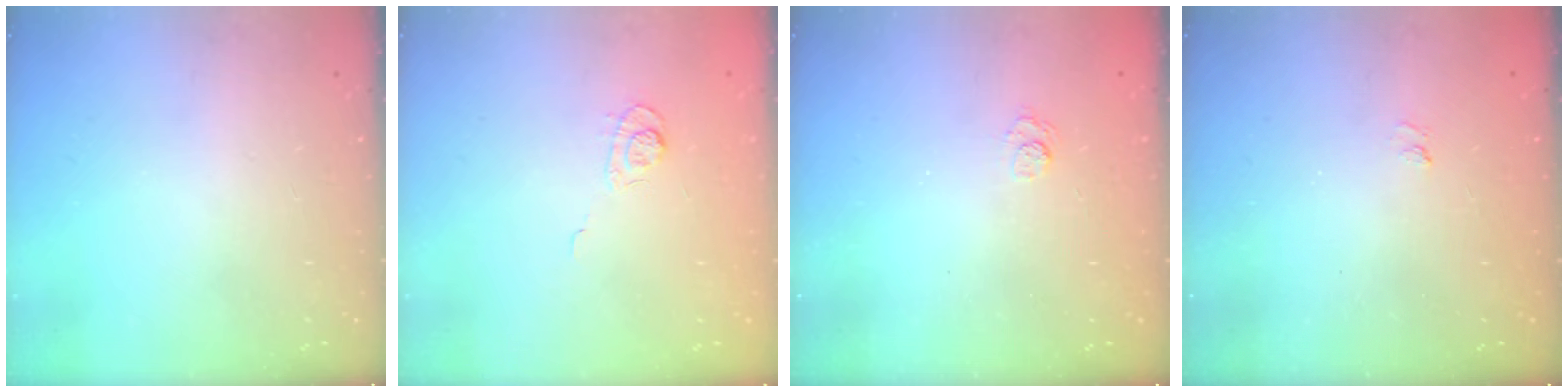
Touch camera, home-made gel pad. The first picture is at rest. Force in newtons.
{"total": 3.6, "press": 3.2, "slide": 1.6}
{"total": 2.6, "press": 2.3, "slide": 1.3}
{"total": 1.2, "press": 0.5, "slide": 1.1}